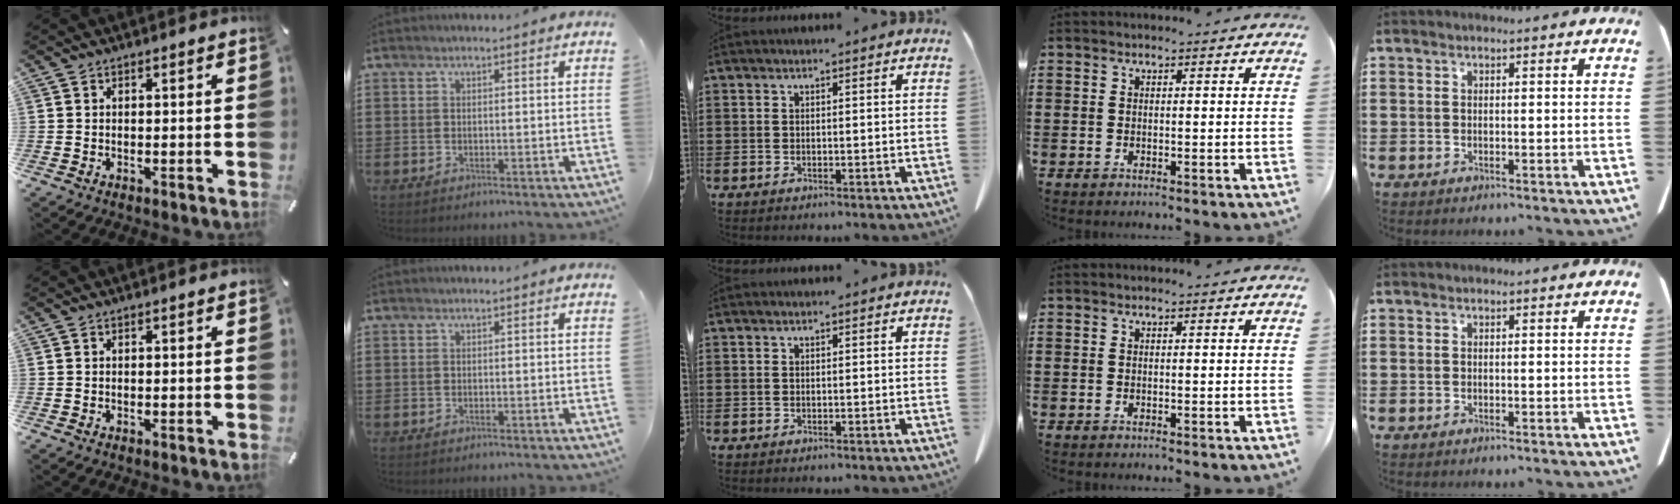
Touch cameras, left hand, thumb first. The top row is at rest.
{}